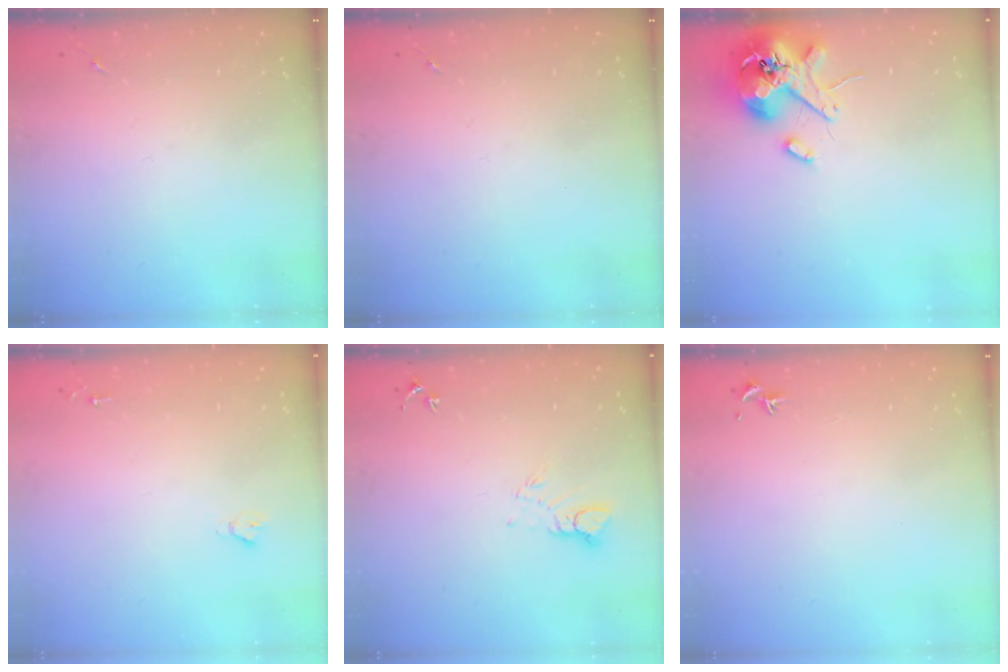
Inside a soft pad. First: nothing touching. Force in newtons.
{"total": 0.0}
{"total": 12.7, "press": 12.6, "slide": 1.9}
{"total": 1.9, "press": 1.9, "slide": 0.2}
{"total": 4.7, "press": 4.7, "slide": 0.3}
{"total": 0.7, "press": 0.6, "slide": 0.5}